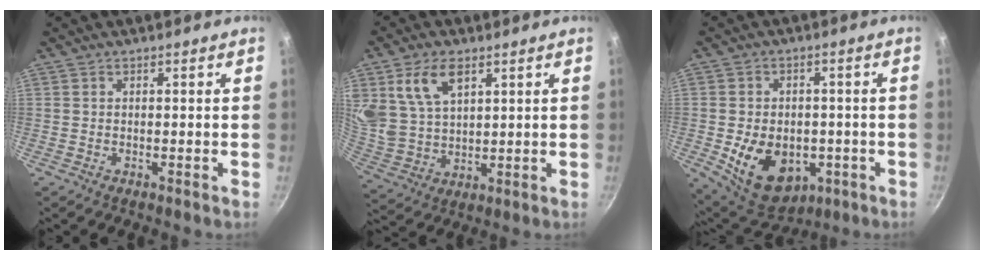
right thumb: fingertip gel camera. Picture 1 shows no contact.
{"total": 11.6, "force": [5.4, 7.1, 7.4], "torque": [-0.128, -0.025, 0.117]}
{"total": 14.6, "force": [-3.6, 10.4, 9.6], "torque": [-0.130, 0.003, -0.035]}